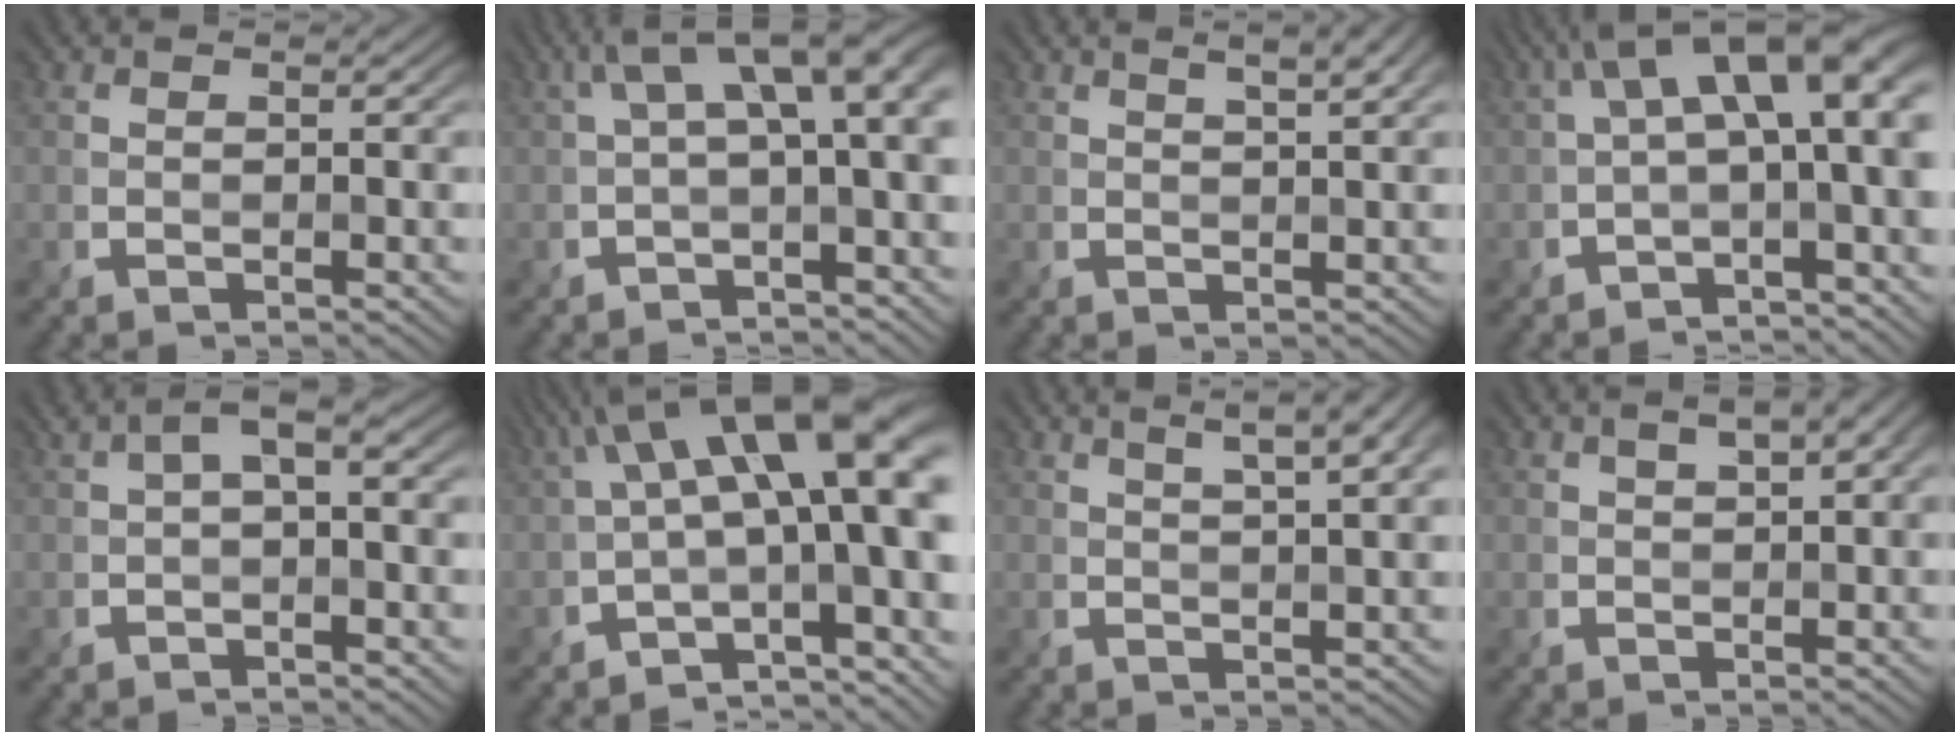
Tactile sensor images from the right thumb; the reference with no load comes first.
{"total": 7.7, "force": [1.1, 2.7, 7.1], "torque": [-0.112, 0.018, 0.016]}
{"total": 4.6, "force": [2.6, 1.1, 3.6], "torque": [-0.052, 0.013, 0.027]}
{"total": 11.6, "force": [1.4, 5.0, 10.3], "torque": [-0.154, 0.007, 0.020]}
{"total": 3.6, "force": [0.6, 1.4, 3.3], "torque": [-0.063, 0.012, 0.009]}
{"total": 16.8, "force": [0.8, 6.6, 15.5], "torque": [-0.222, 0.020, 0.025]}
{"total": 7.3, "force": [3.8, 2.1, 5.9], "torque": [-0.073, 0.029, 0.037]}
{"total": 4.0, "force": [1.7, 1.5, 3.4], "torque": [-0.062, 0.012, 0.031]}